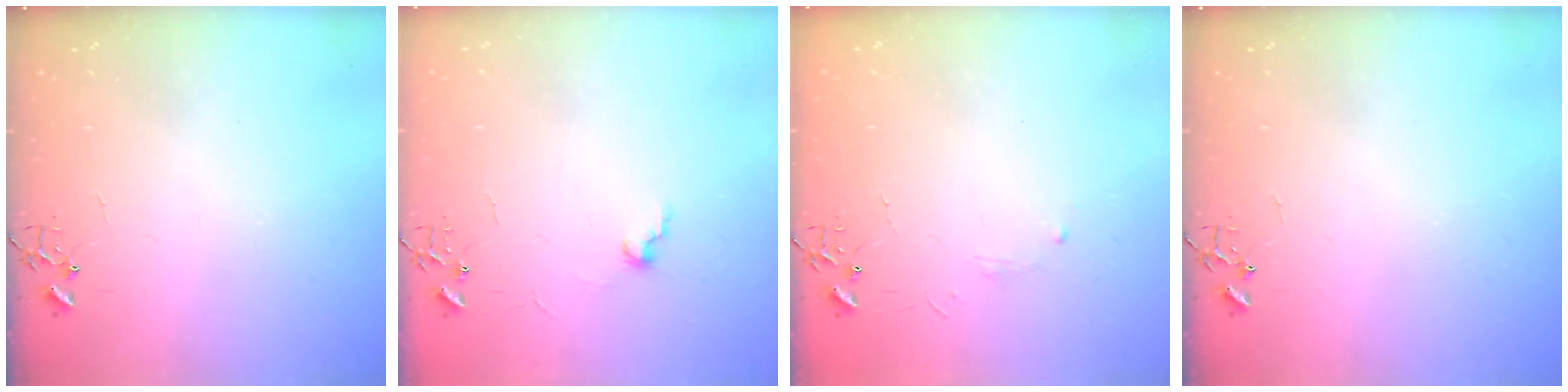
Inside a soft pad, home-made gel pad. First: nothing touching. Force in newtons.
{"total": 6.8, "press": 6.8, "slide": 0.8}
{"total": 2.8, "press": 2.8, "slide": 0.5}
{"total": 0.0}